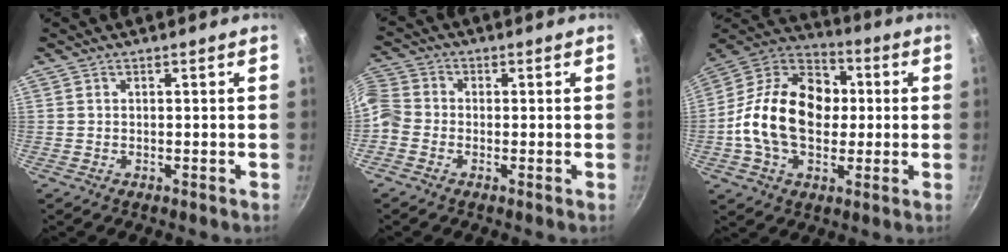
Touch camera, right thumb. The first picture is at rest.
{"total": 8.0, "force": [-2.3, 6.7, 3.9], "torque": [-0.092, 0.026, -0.066]}
{"total": 21.3, "force": [-0.3, 15.1, 15.0], "torque": [-0.226, 0.035, -0.020]}